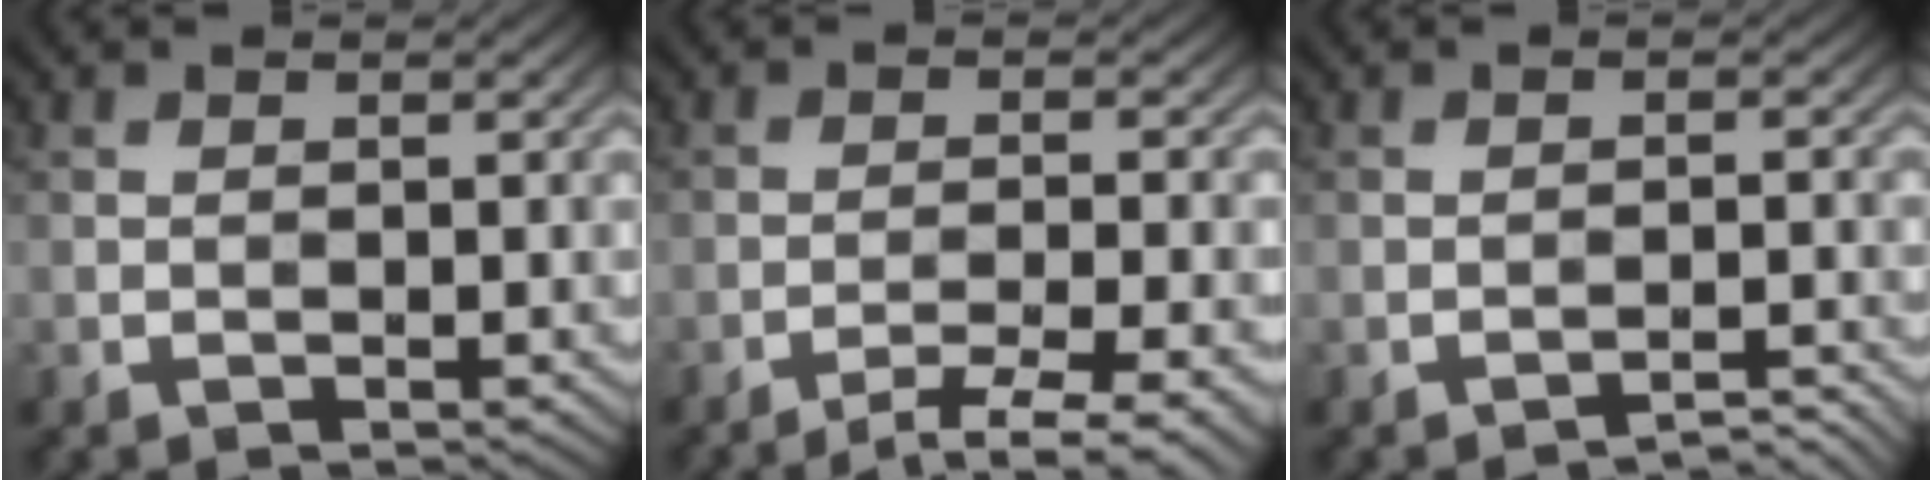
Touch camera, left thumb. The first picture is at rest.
{"total": 4.6, "force": [-3.1, 0.7, 3.3], "torque": [-0.061, 0.006, -0.053]}
{"total": 2.2, "force": [-2.1, 0.1, 0.6], "torque": [0.003, 0.012, -0.034]}